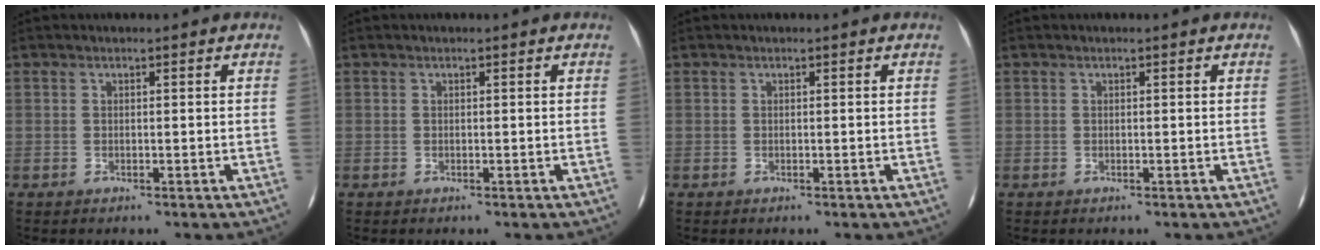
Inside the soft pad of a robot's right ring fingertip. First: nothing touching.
{"total": 0.0}
{"total": 0.0}
{"total": 0.0}